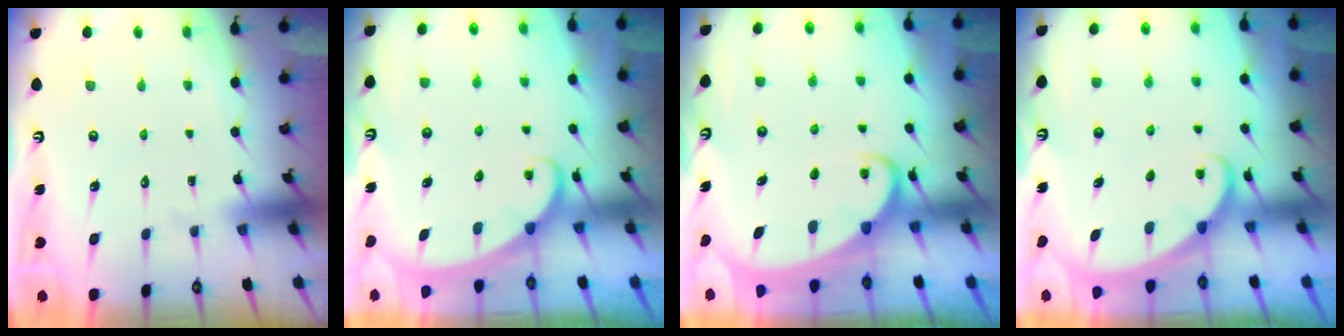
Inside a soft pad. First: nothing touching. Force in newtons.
{"total": 2.4, "press": 2.4, "slide": 0.3}
{"total": 3.0, "press": 2.9, "slide": 0.3}
{"total": 1.7, "press": 1.7, "slide": 0.1}